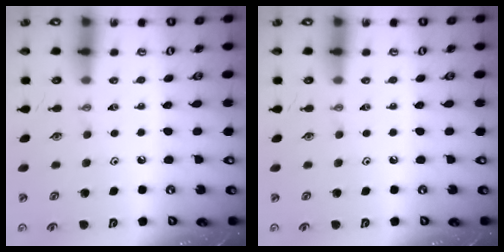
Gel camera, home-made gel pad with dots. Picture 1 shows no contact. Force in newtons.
{"total": 0.0}